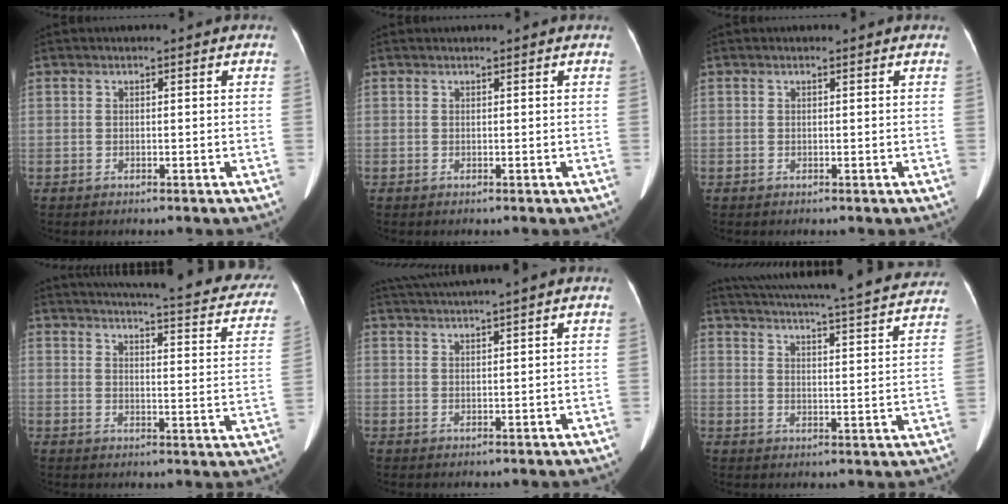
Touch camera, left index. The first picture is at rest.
{"total": 1.3, "force": [1.3, 0.4, 0.1], "torque": [-0.010, 0.023, 0.014]}
{"total": 0.7, "force": [0.6, 0.3, 0.0], "torque": [-0.011, 0.010, 0.008]}
{"total": 28.2, "force": [24.5, 4.9, 13.1], "torque": [-0.184, -0.050, 0.272]}
{"total": 6.7, "force": [5.9, -1.7, 2.5], "torque": [-0.042, 0.022, 0.093]}
{"total": 28.8, "force": [26.5, 2.8, 11.1], "torque": [-0.190, -0.040, 0.327]}